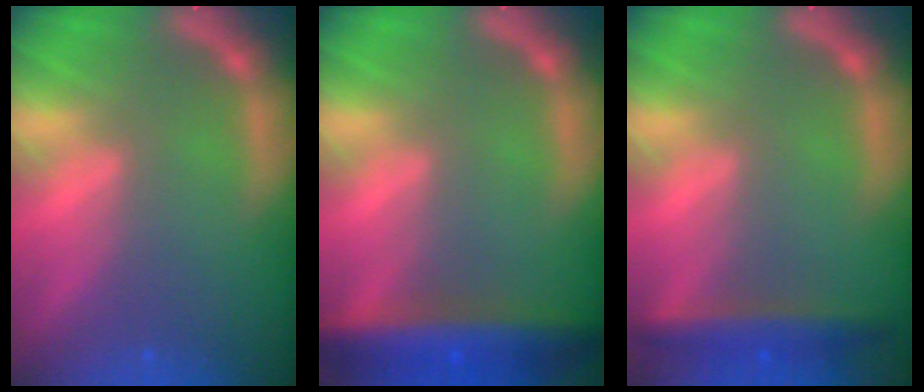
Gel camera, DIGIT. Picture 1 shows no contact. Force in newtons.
{"total": 7.4}
{"total": 4.0}